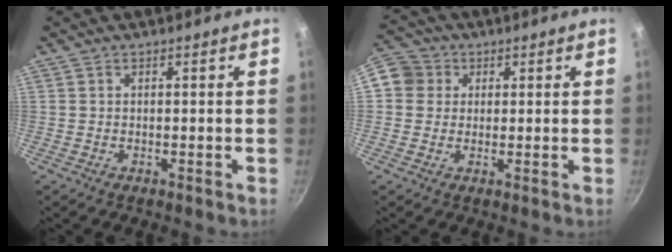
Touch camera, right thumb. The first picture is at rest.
{"total": 8.6, "force": [1.8, 7.8, 3.1], "torque": [-0.043, 0.016, 0.019]}